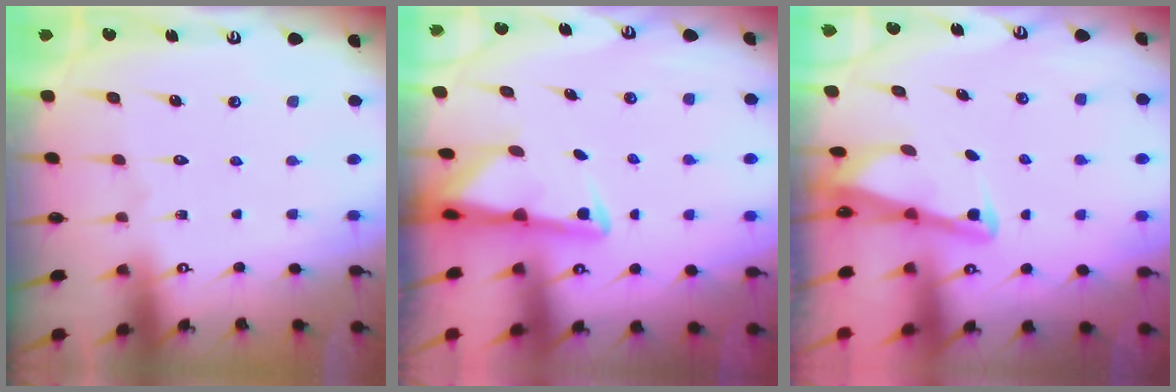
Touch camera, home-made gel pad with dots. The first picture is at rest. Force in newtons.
{"total": 3.0, "press": 3.0, "slide": 0.6}
{"total": 2.9, "press": 2.9, "slide": 0.3}